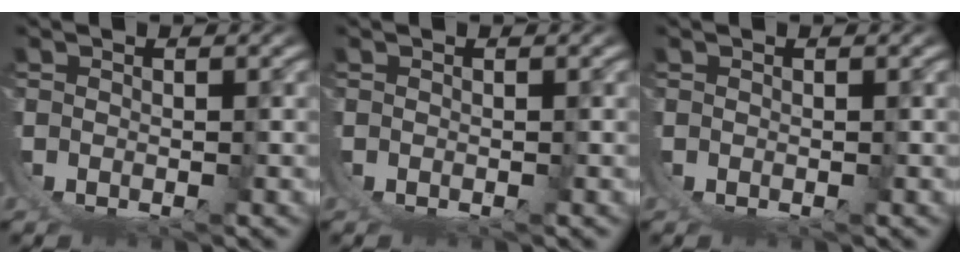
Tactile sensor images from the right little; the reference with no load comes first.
{"total": 0.0}
{"total": 0.0}